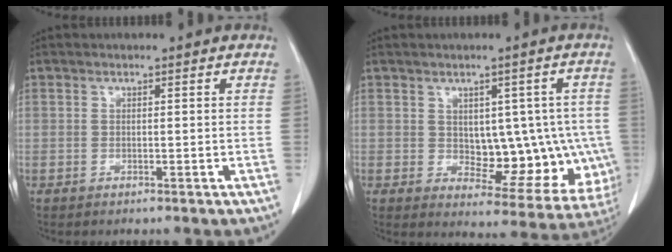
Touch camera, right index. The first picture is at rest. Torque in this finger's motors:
{"motor_torque": [0.09, 0.11, 0.14, 0.01]}